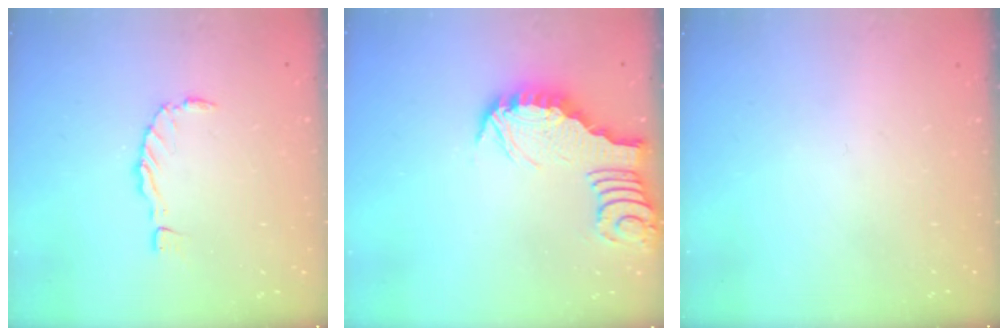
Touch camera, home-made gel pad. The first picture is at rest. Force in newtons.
{"total": 2.6, "press": 2.6, "slide": 0.2}
{"total": 0.0}